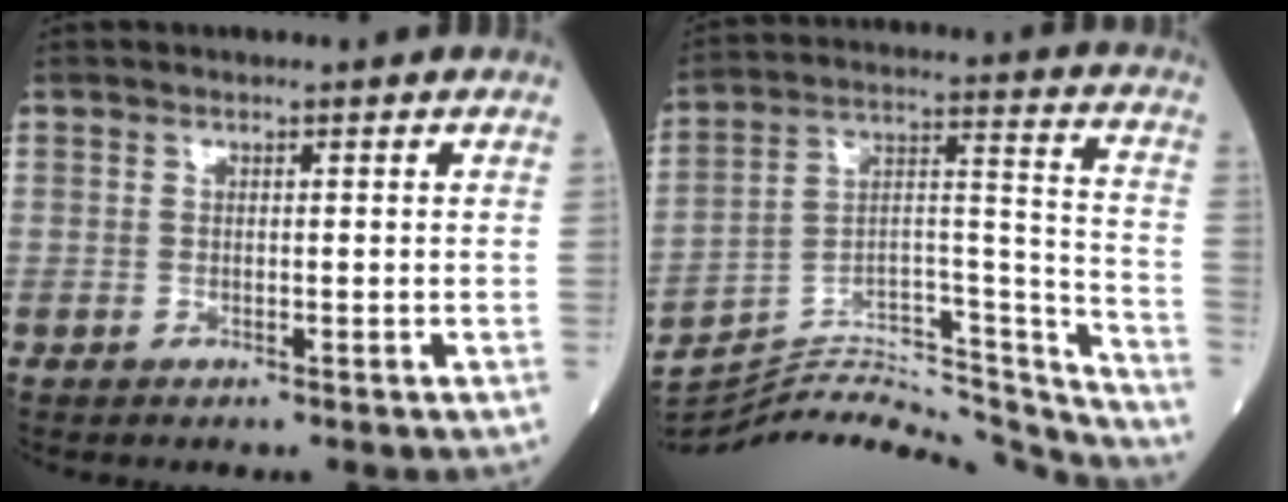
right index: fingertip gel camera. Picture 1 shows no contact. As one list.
[{"total": 29.7, "force": [-28.5, 3.3, 7.6], "torque": [-0.112, 0.021, -0.425]}]